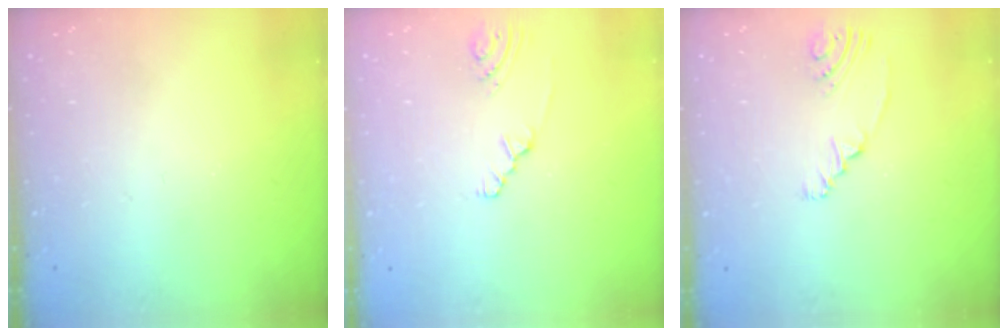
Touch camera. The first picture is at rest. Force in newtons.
{"total": 1.5, "press": 1.5, "slide": 0.2}
{"total": 5.6, "press": 2.8, "slide": 4.9}